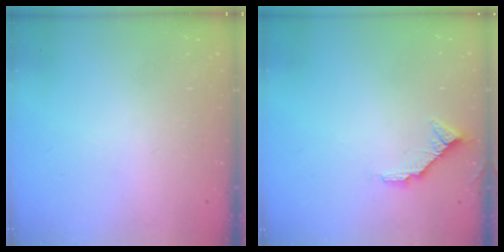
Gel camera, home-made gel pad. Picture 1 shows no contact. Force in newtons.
{"total": 5.4, "press": 5.4, "slide": 0.2}